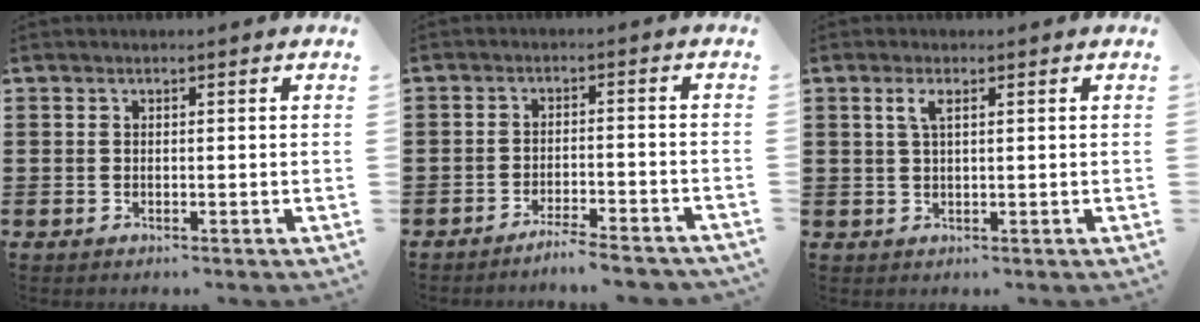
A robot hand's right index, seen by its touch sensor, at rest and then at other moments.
{"total": 3.6, "force": [-3.4, -0.2, 1.1], "torque": [-0.021, 0.000, -0.069]}
{"total": 2.2, "force": [0.9, 0.6, 1.9], "torque": [-0.039, 0.006, 0.014]}